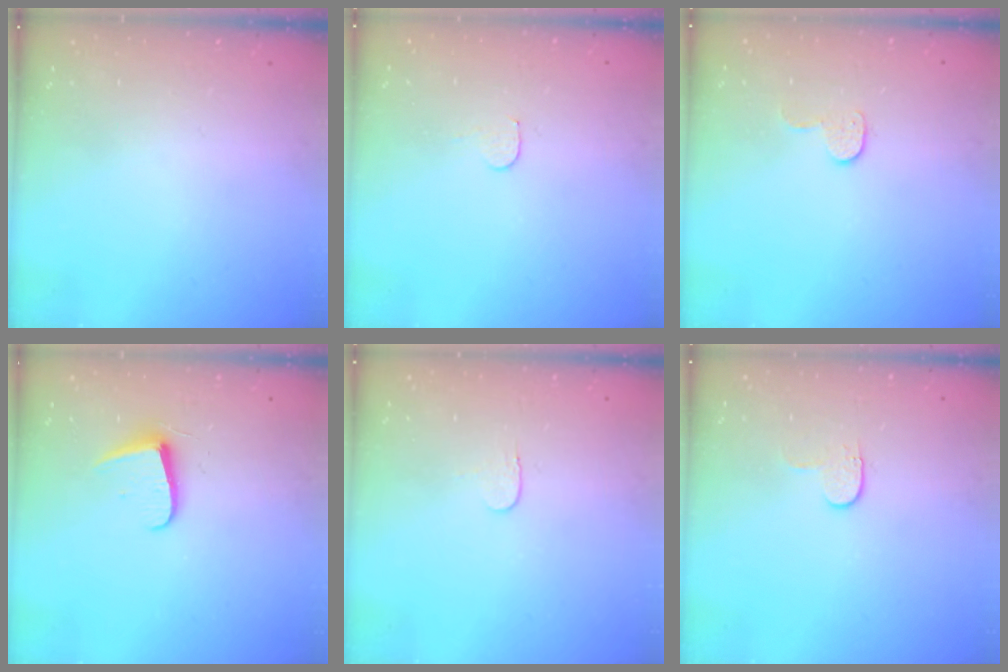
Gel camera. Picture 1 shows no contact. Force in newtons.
{"total": 3.5, "press": 3.5, "slide": 0.3}
{"total": 5.7, "press": 5.7, "slide": 0.3}
{"total": 6.8, "press": 6.8, "slide": 0.7}
{"total": 3.9, "press": 3.8, "slide": 0.4}
{"total": 3.9, "press": 3.8, "slide": 0.5}